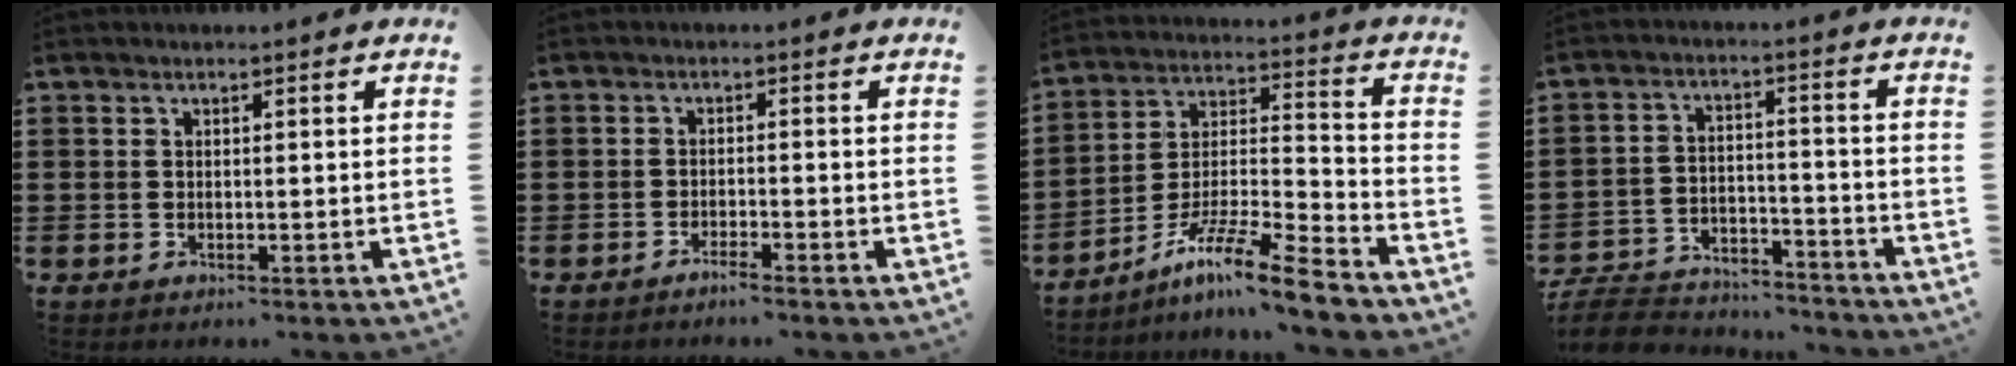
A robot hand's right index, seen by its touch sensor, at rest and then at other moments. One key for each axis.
{"total": 1.6, "fx": -1.5, "fy": -0.2, "fz": 0.6, "tx": -0.010, "ty": 0.001, "tz": -0.028}
{"total": 11.4, "fx": -9.2, "fy": 0.8, "fz": 6.8, "tx": -0.114, "ty": 0.016, "tz": -0.178}
{"total": 7.9, "fx": -7.6, "fy": 1.5, "fz": 1.8, "tx": -0.045, "ty": 0.015, "tz": -0.150}